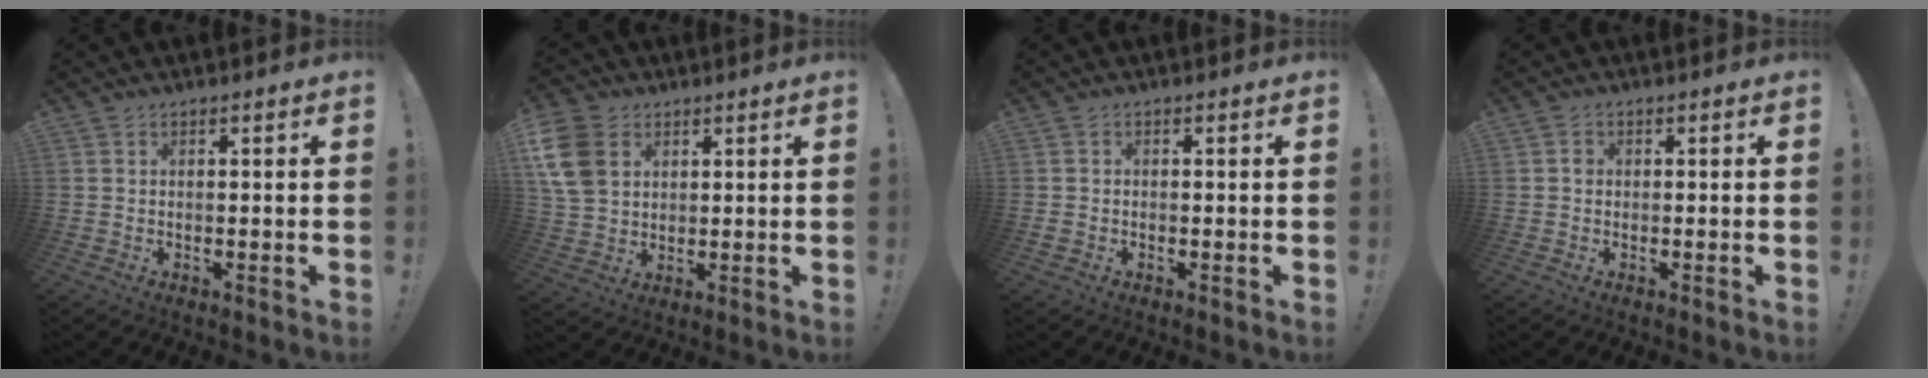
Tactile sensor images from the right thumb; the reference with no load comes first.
{"total": 12.9, "force": [4.7, 9.7, 7.2], "torque": [-0.148, -0.017, 0.094]}
{"total": 0.9, "force": [-0.7, 0.5, 0.2], "torque": [-0.015, 0.006, -0.009]}
{"total": 1.2, "force": [-0.3, 1.1, 0.5], "torque": [-0.003, 0.002, -0.005]}